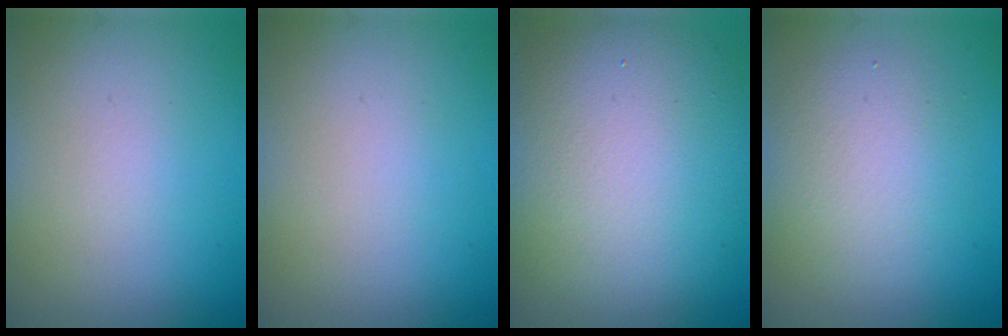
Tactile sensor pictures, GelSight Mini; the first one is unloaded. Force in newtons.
{"total": 0.0}
{"total": 11.8, "press": 11.8, "slide": 0.5}
{"total": 4.3, "press": 4.3, "slide": 0.4}